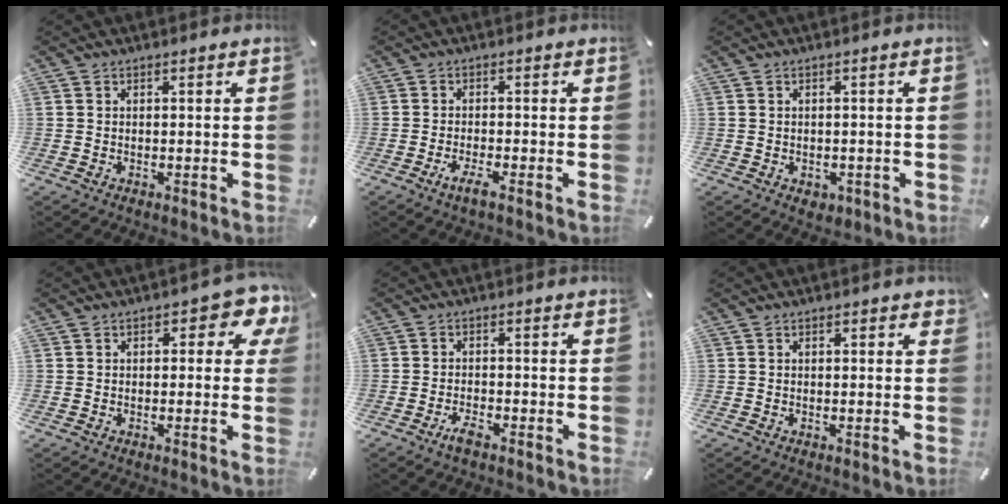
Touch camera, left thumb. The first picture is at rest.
{"total": 3.5, "force": [-2.1, 0.6, 2.8], "torque": [-0.056, -0.002, -0.039]}
{"total": 2.0, "force": [-0.9, 1.6, 0.8], "torque": [-0.014, 0.003, -0.017]}
{"total": 6.5, "force": [2.2, 3.1, 5.3], "torque": [-0.066, -0.007, 0.030]}
{"total": 2.9, "force": [-2.2, 1.1, 1.6], "torque": [-0.032, 0.009, -0.042]}
{"total": 1.0, "force": [0.3, 0.5, 0.9], "torque": [-0.008, 0.002, 0.001]}